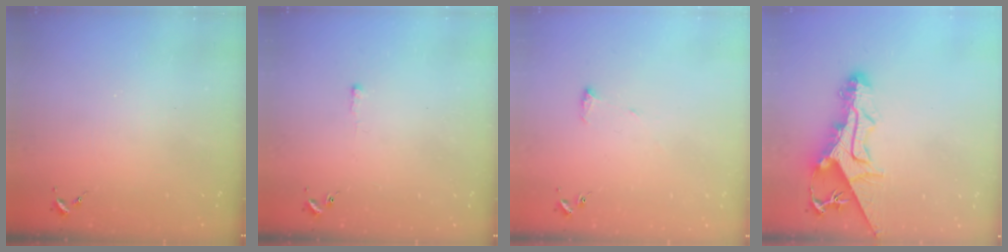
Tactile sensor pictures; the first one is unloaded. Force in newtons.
{"total": 2.7, "press": 2.7, "slide": 0.4}
{"total": 4.7, "press": 4.6, "slide": 0.6}
{"total": 15.5, "press": 15.5, "slide": 1.3}